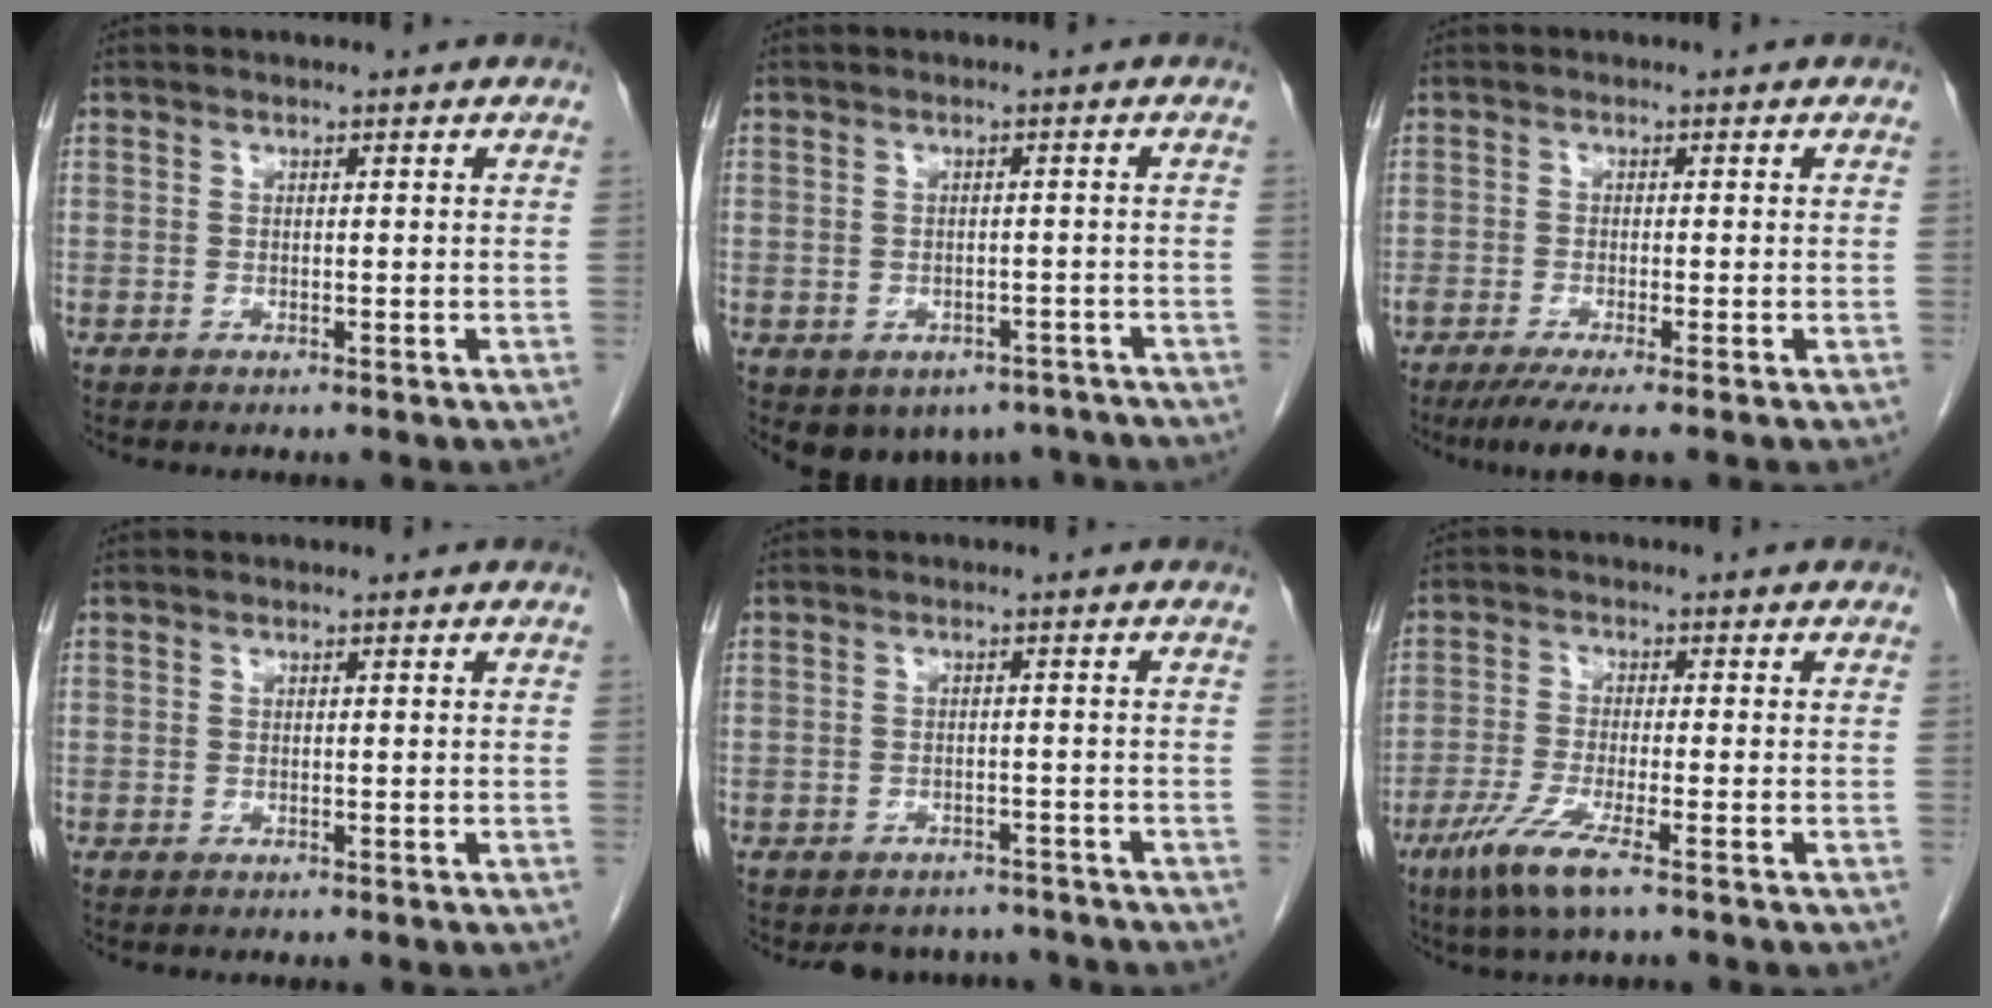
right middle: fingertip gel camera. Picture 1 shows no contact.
{"total": 7.4, "force": [-5.0, 5.1, 1.9], "torque": [-0.017, 0.015, -0.058]}
{"total": 5.0, "force": [-3.7, 0.0, 3.4], "torque": [-0.049, -0.012, -0.062]}
{"total": 0.0}
{"total": 6.1, "force": [-5.5, 2.5, 0.1], "torque": [0.006, 0.011, -0.065]}
{"total": 6.8, "force": [-4.1, 0.3, 5.4], "torque": [-0.114, -0.019, -0.080]}